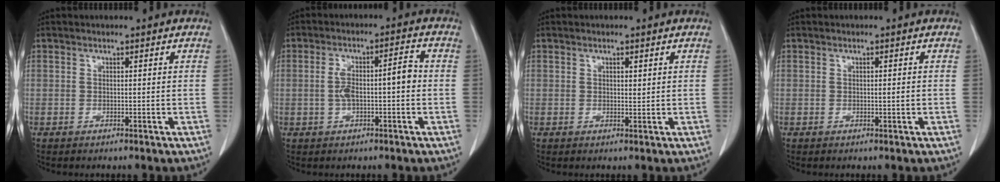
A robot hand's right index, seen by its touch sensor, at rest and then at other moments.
{"total": 6.4, "force": [-0.6, 1.7, 6.2], "torque": [-0.118, 0.027, -0.008]}
{"total": 1.0, "force": [0.5, 0.3, 0.8], "torque": [-0.013, -0.002, 0.007]}
{"total": 0.8, "force": [-0.1, 0.0, 0.8], "torque": [-0.013, -0.001, 0.000]}